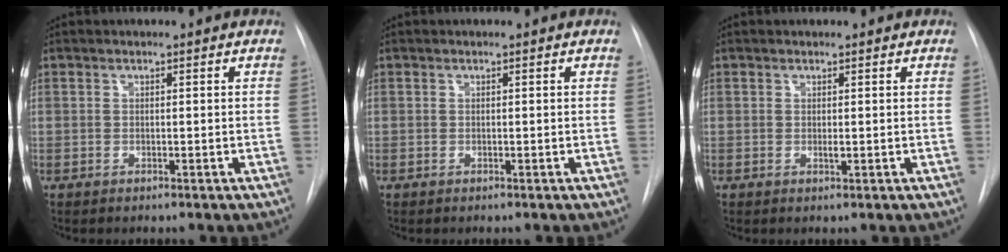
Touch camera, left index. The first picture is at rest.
{"total": 0.0}
{"total": 0.6, "force": [0.2, 0.3, 0.5], "torque": [-0.012, -0.002, 0.001]}